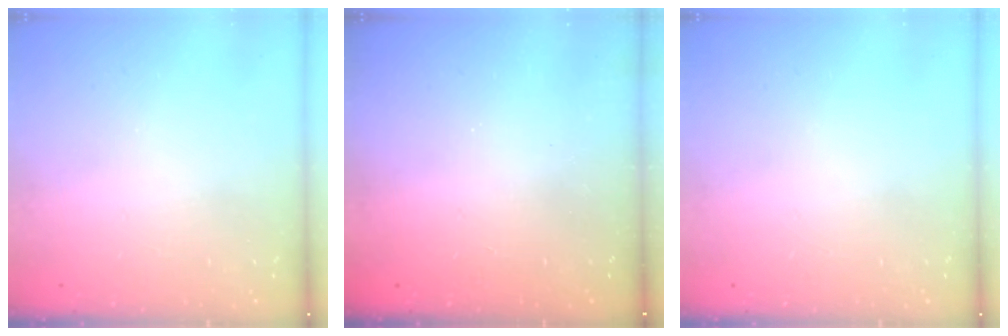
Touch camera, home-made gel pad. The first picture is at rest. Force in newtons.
{"total": 2.5, "press": 2.4, "slide": 0.8}
{"total": 0.0}